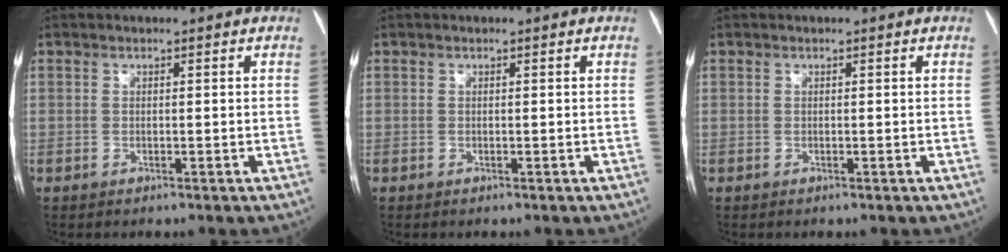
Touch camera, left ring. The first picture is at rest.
{"total": 0.0}
{"total": 0.0}